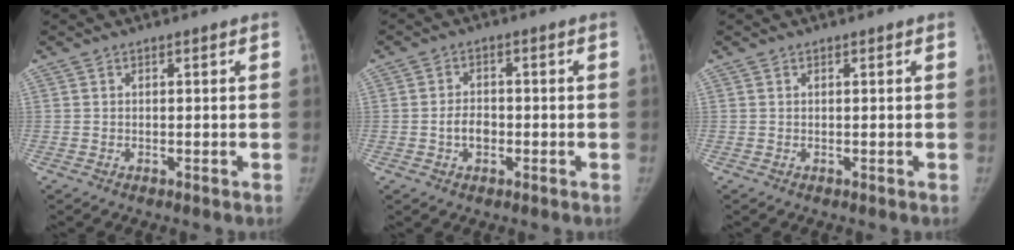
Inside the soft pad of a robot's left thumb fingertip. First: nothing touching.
{"total": 3.8, "force": [-1.1, 2.7, 2.5], "torque": [-0.031, 0.012, -0.022]}
{"total": 0.0}